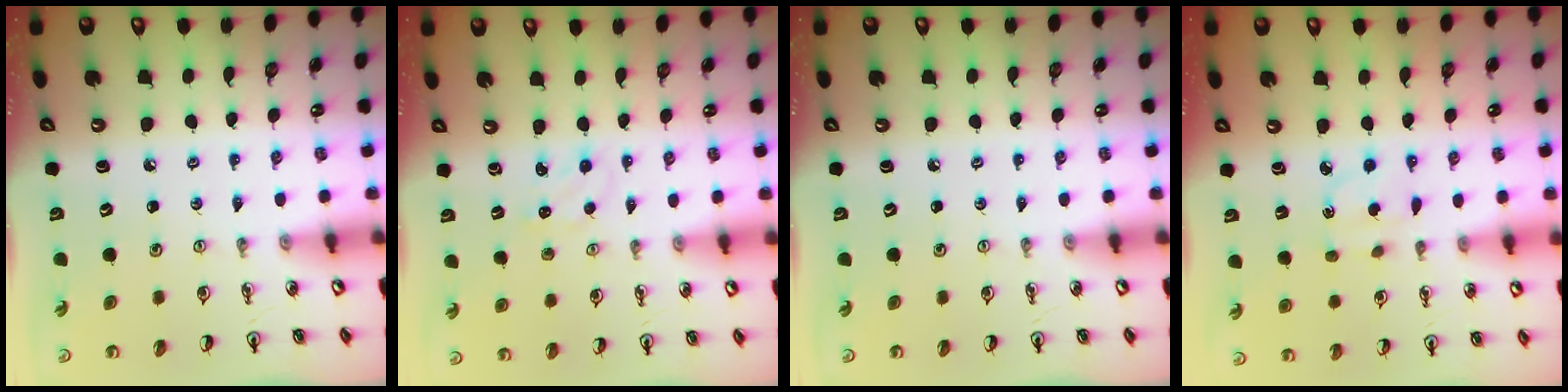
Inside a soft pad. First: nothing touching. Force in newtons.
{"total": 2.3, "press": 2.3, "slide": 0.2}
{"total": 0.0}
{"total": 2.3, "press": 2.1, "slide": 0.8}